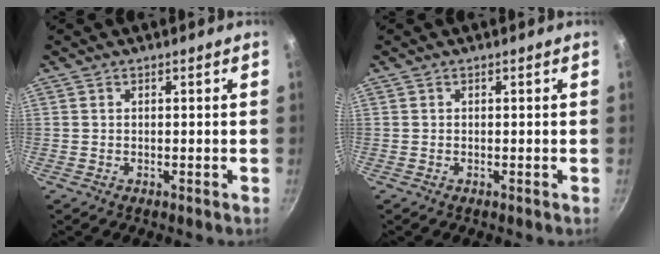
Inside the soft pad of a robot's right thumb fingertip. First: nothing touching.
{"total": 0.0}